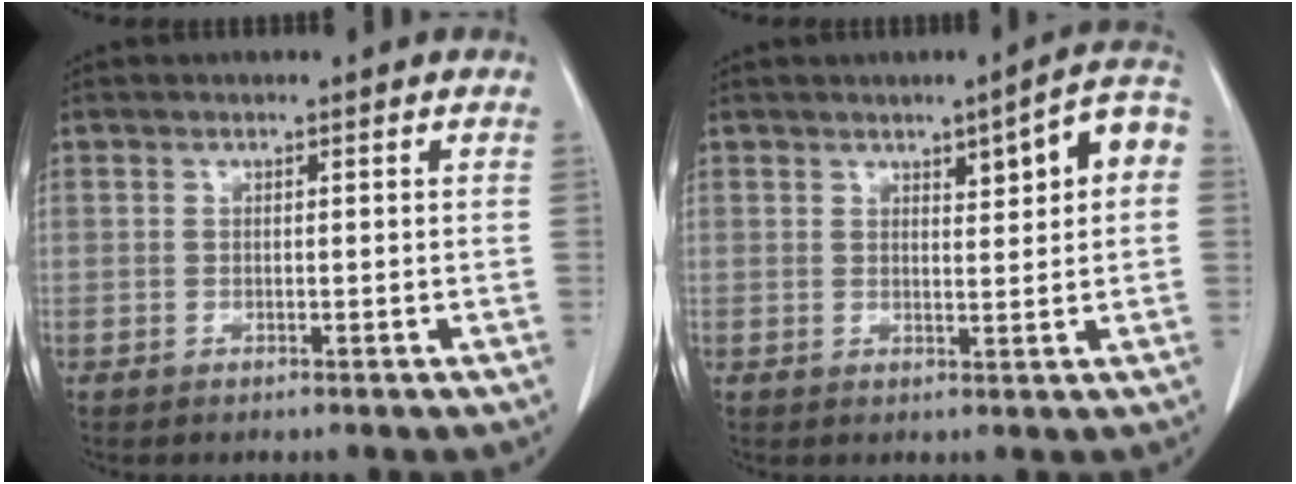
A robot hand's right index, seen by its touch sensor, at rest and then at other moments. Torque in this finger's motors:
{"motor_torque": [0.68, 0.21, 0.13, 0.02]}